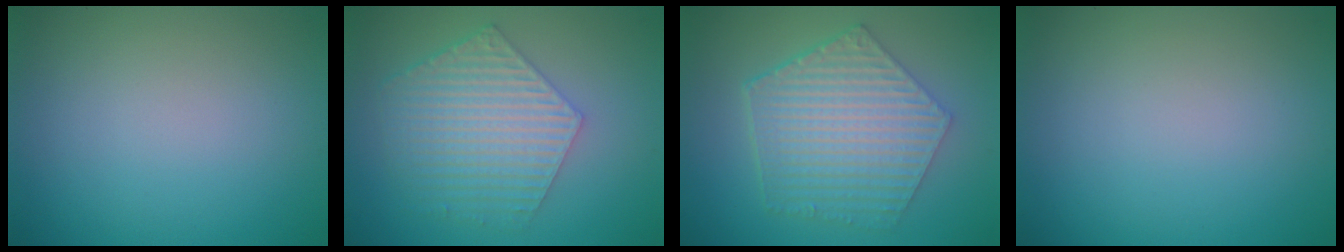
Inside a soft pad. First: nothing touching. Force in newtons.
{"total": 5.9, "press": 4.3, "slide": 4.0}
{"total": 6.6, "press": 4.9, "slide": 4.4}
{"total": 0.0}